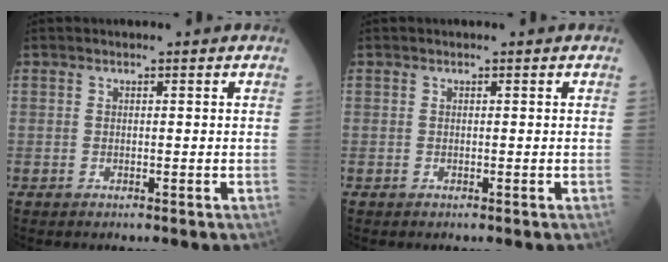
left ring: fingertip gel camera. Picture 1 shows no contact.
{"total": 0.0}